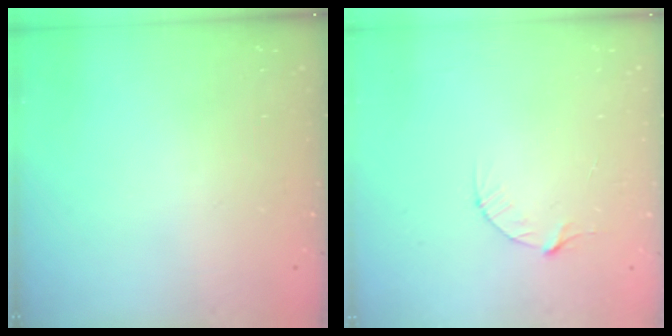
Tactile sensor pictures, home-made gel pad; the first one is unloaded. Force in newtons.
{"total": 4.1, "press": 4.1, "slide": 0.4}